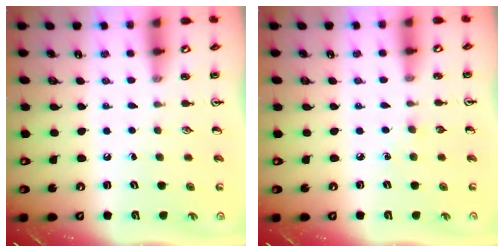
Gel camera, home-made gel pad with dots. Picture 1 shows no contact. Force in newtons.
{"total": 2.7, "press": 2.7, "slide": 0.4}